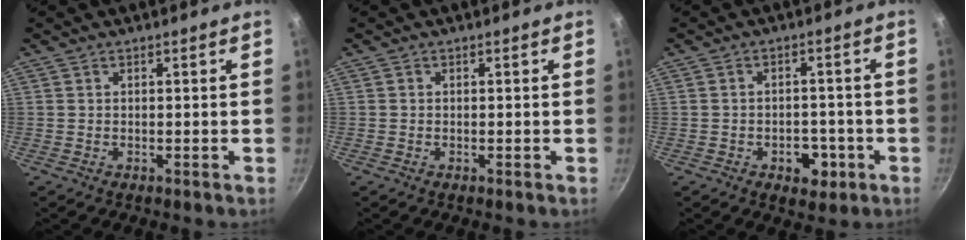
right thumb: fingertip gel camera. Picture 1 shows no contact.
{"total": 0.0}
{"total": 5.9, "force": [-2.3, 4.0, 3.6], "torque": [-0.027, 0.012, -0.027]}